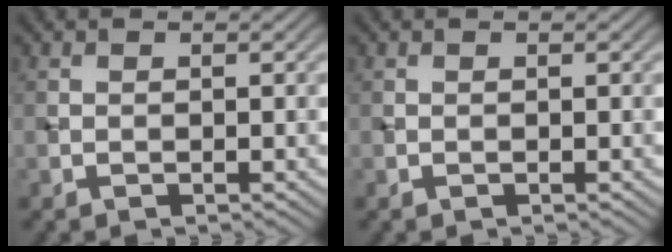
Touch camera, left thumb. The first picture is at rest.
{"total": 0.0}